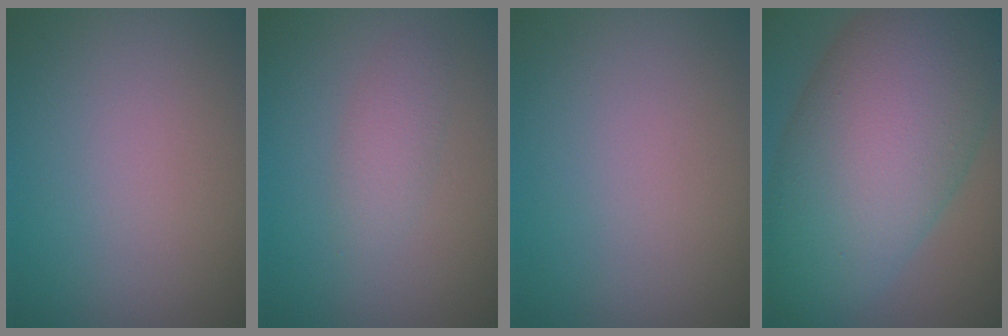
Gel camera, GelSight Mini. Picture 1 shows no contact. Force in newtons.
{"total": 1.7, "press": 1.7, "slide": 0.1}
{"total": 0.0}
{"total": 14.0, "press": 14.0, "slide": 0.7}